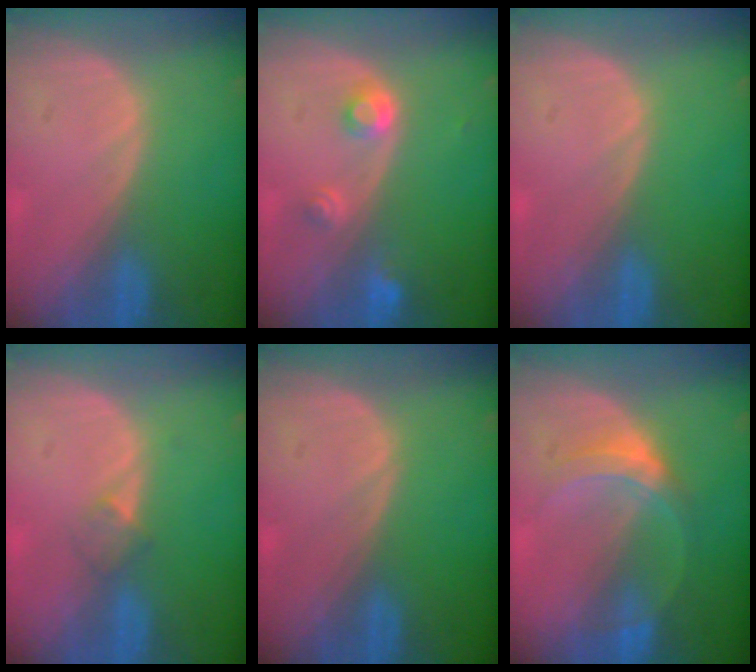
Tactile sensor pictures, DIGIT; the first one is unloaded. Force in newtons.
{"total": 2.9, "press": 2.9, "slide": 0.5}
{"total": 0.0}
{"total": 2.1, "press": 1.8, "slide": 1.0}
{"total": 0.0}
{"total": 5.1, "press": 4.8, "slide": 1.7}